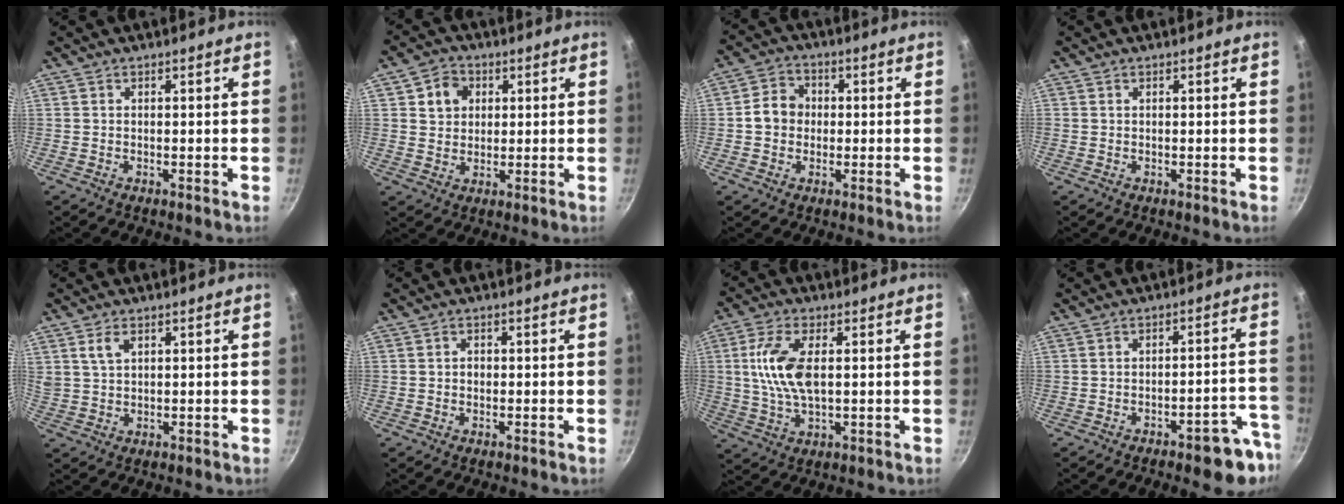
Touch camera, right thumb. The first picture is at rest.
{"total": 6.3, "force": [2.0, 5.5, 2.5], "torque": [-0.010, 0.004, 0.030]}
{"total": 6.3, "force": [0.0, 5.5, 3.0], "torque": [-0.025, 0.014, -0.013]}
{"total": 0.0}
{"total": 4.0, "force": [1.9, 2.4, 2.6], "torque": [-0.040, -0.003, 0.041]}
{"total": 1.3, "force": [-0.1, 1.1, 0.6], "torque": [-0.010, 0.004, -0.002]}
{"total": 10.3, "force": [1.5, 4.9, 8.9], "torque": [-0.177, 0.002, 0.028]}
{"total": 9.9, "force": [-5.9, 3.6, 7.1], "torque": [-0.033, 0.049, -0.067]}